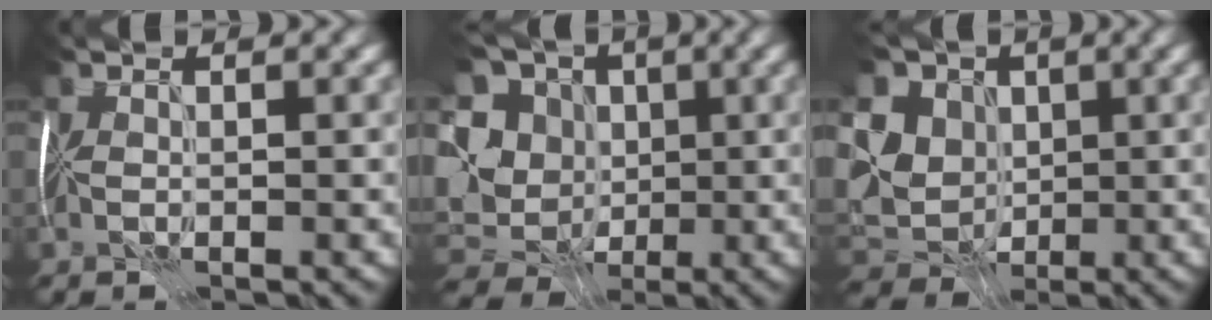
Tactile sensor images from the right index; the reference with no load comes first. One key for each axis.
{"total": 11.9, "fx": -0.7, "fy": 10.0, "fz": 6.3, "tx": -0.135, "ty": -0.008, "tz": -0.016}
{"total": 11.5, "fx": 1.7, "fy": 9.7, "fz": 5.9, "tx": -0.127, "ty": 0.018, "tz": 0.011}